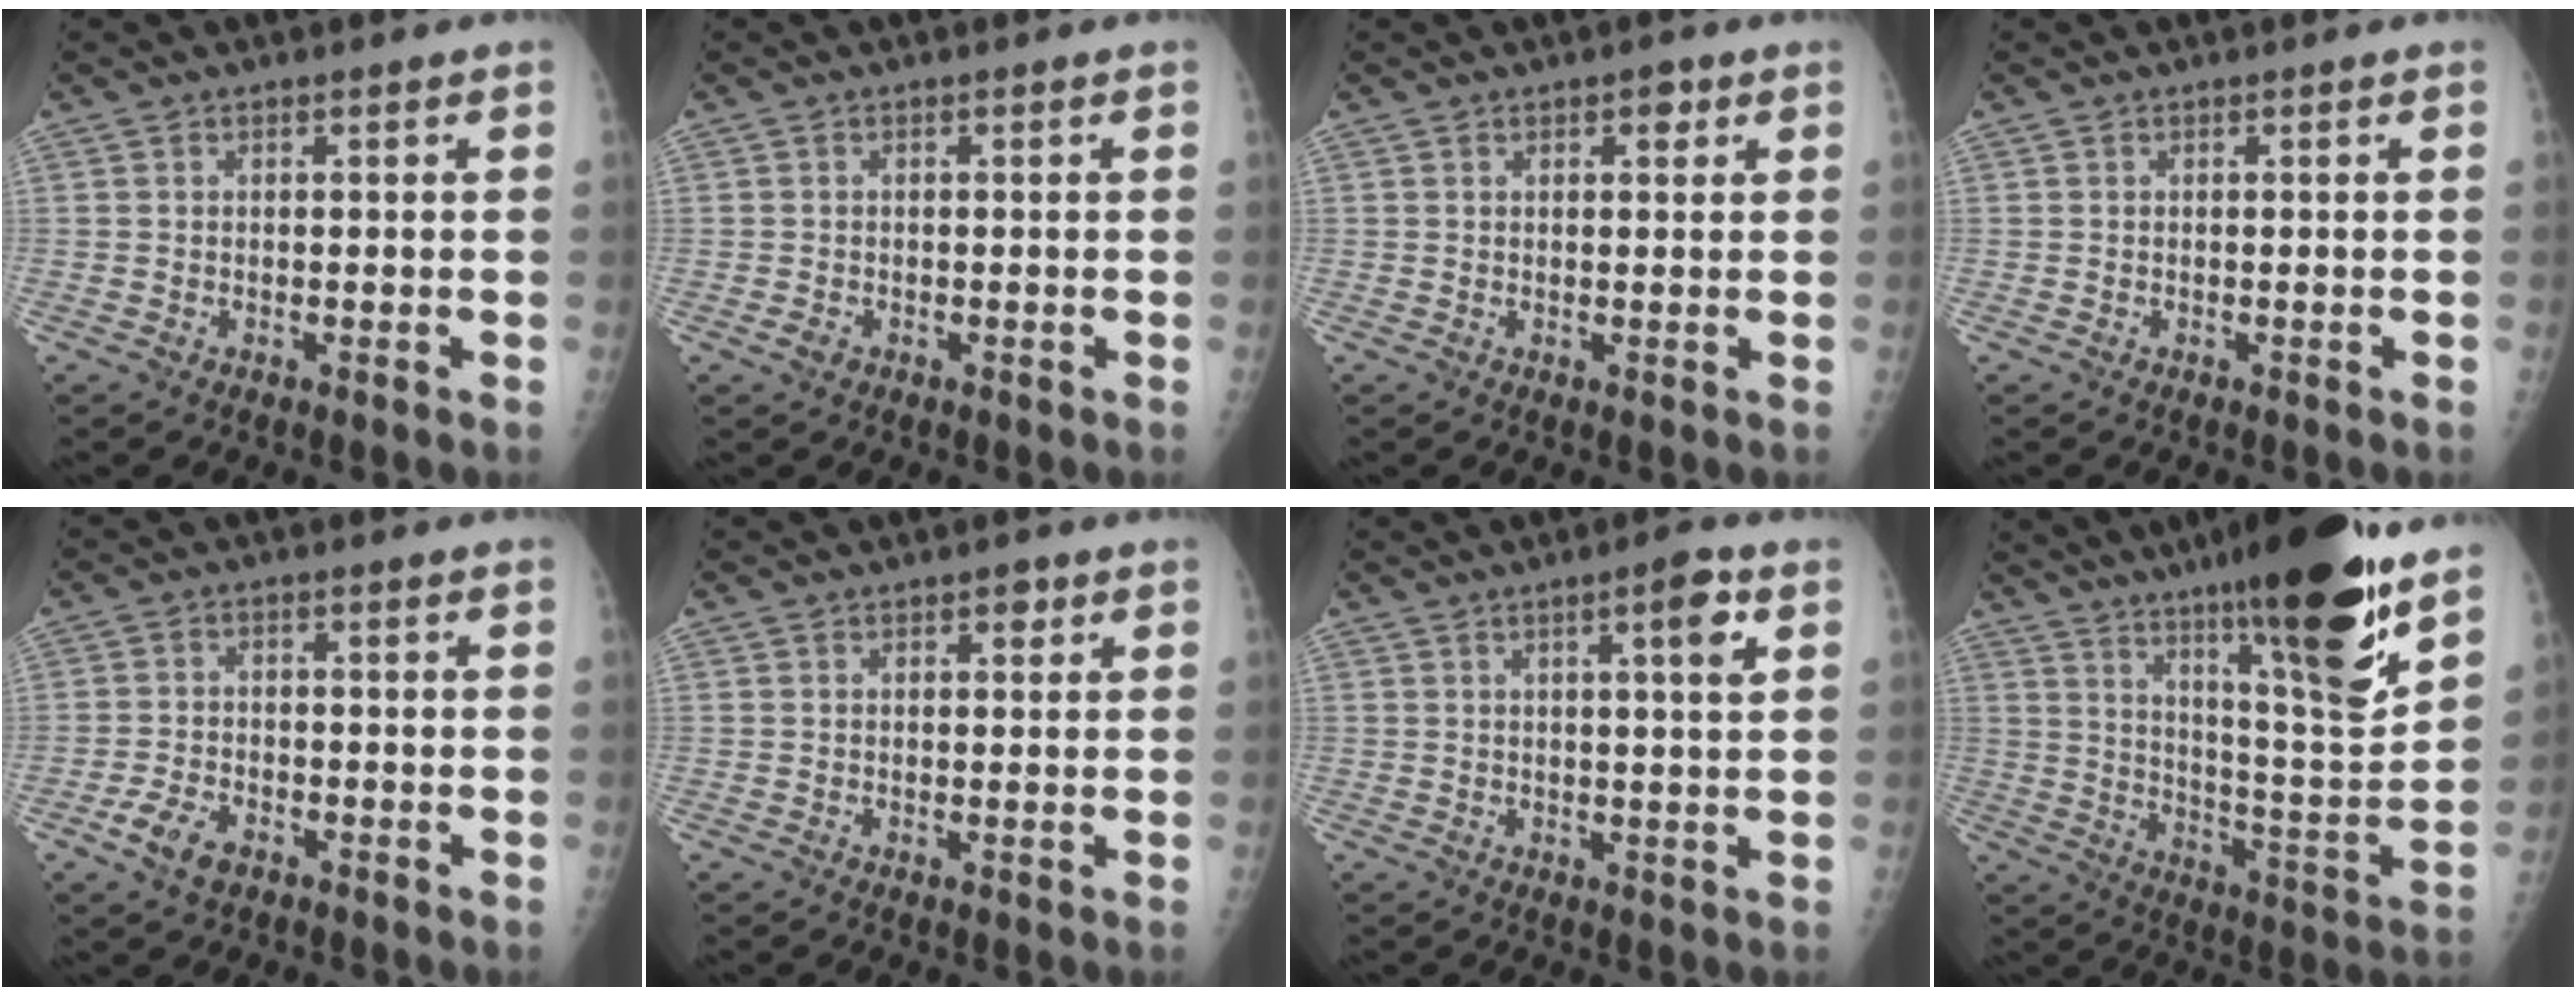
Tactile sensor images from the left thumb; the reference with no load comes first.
{"total": 1.5, "force": [-0.7, 1.1, 0.7], "torque": [-0.011, 0.002, -0.013]}
{"total": 2.2, "force": [1.1, 1.2, 1.5], "torque": [-0.007, -0.002, 0.013]}
{"total": 0.0}
{"total": 5.3, "force": [-3.0, 3.0, 3.1], "torque": [-0.060, 0.012, -0.055]}
{"total": 2.0, "force": [1.0, 1.1, 1.3], "torque": [-0.005, -0.002, 0.012]}
{"total": 5.4, "force": [2.3, 0.8, 4.9], "torque": [-0.069, -0.005, 0.031]}
{"total": 24.1, "force": [15.7, 3.2, 18.1], "torque": [-0.257, -0.074, 0.254]}